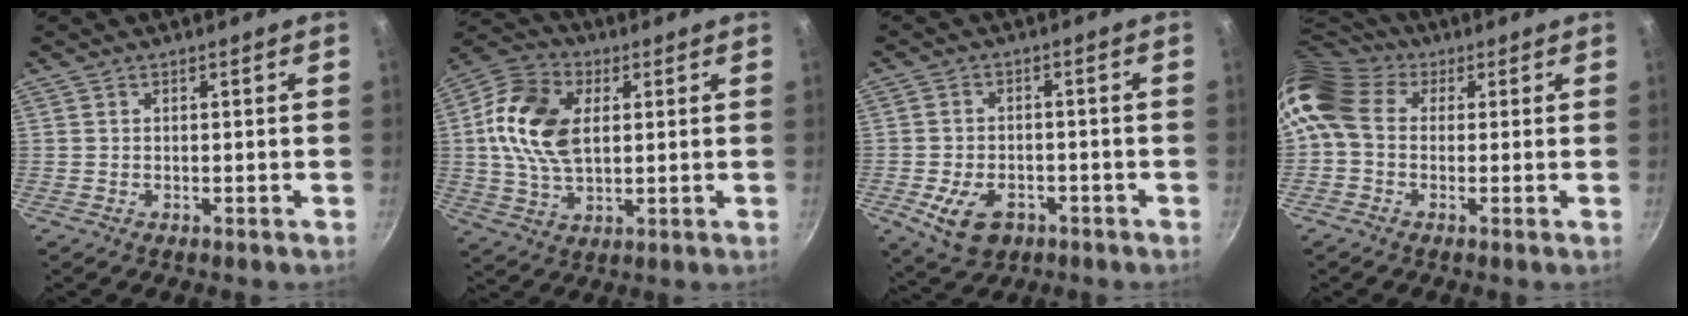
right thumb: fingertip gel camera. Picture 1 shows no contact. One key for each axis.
{"total": 3.9, "fx": 0.0, "fy": 3.5, "fz": 1.7, "tx": -0.018, "ty": 0.007, "tz": -0.021}
{"total": 8.5, "fx": -3.5, "fy": 5.7, "fz": 5.2, "tx": -0.081, "ty": 0.015, "tz": -0.052}
{"total": 11.1, "fx": 1.4, "fy": 8.6, "fz": 6.9, "tx": -0.134, "ty": 0.027, "tz": 0.006}